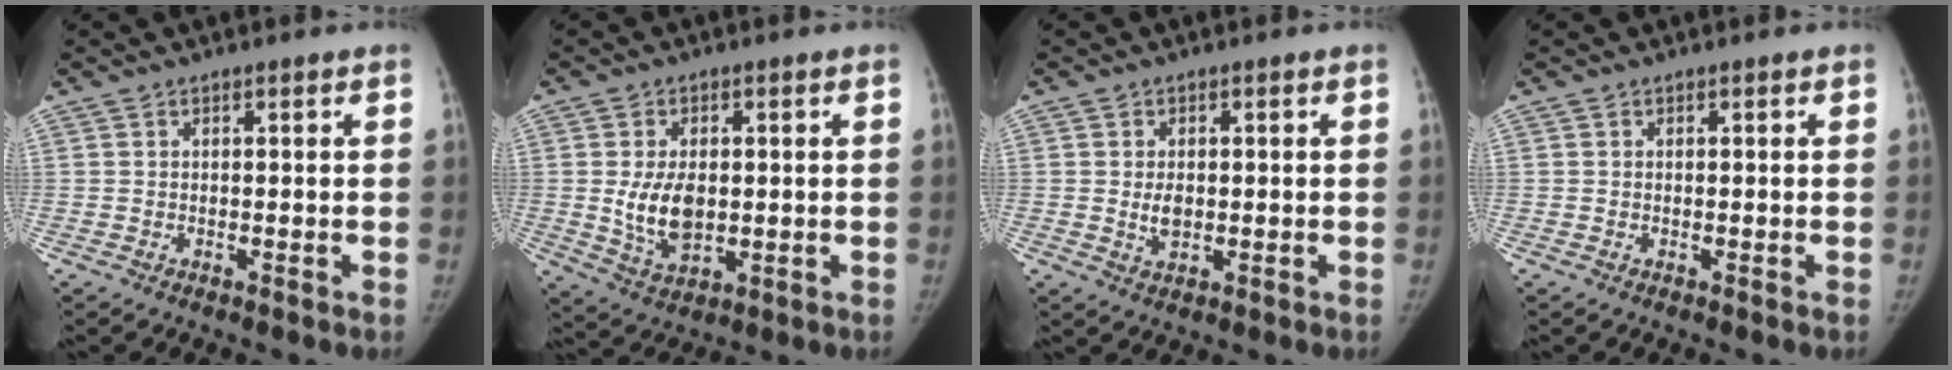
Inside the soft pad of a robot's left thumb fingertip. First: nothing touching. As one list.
[{"total": 8.4, "force": [0.0, 5.2, 6.6], "torque": [-0.106, -0.008, 0.010]}, {"total": 3.0, "force": [0.0, 2.0, 2.3], "torque": [-0.032, -0.003, 0.002]}, {"total": 0.0}]